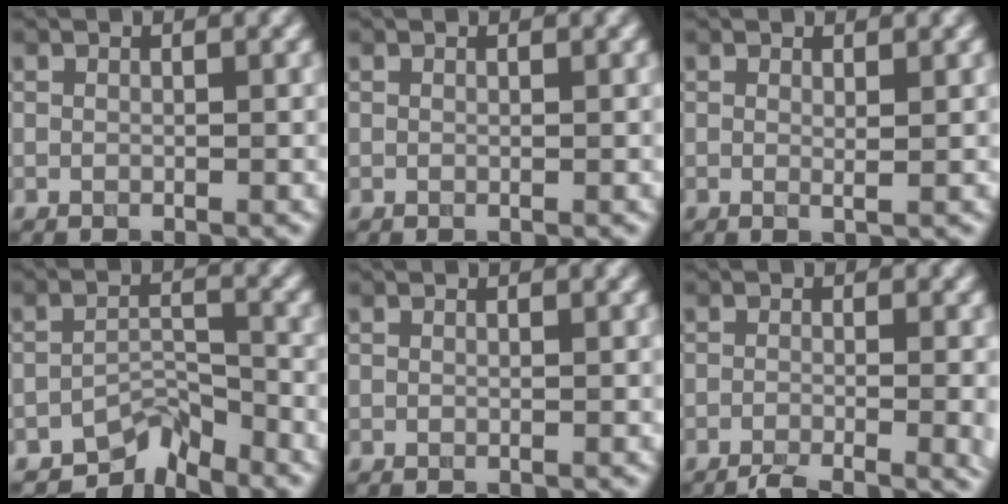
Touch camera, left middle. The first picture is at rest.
{"total": 0.0}
{"total": 0.7, "force": [0.2, 0.0, 0.7], "torque": [-0.011, -0.005, 0.002]}
{"total": 3.6, "force": [-3.3, 1.1, 1.1], "torque": [-0.013, 0.007, -0.063]}
{"total": 0.0}
{"total": 4.6, "force": [-2.4, 1.4, 3.7], "torque": [-0.047, -0.009, -0.042]}